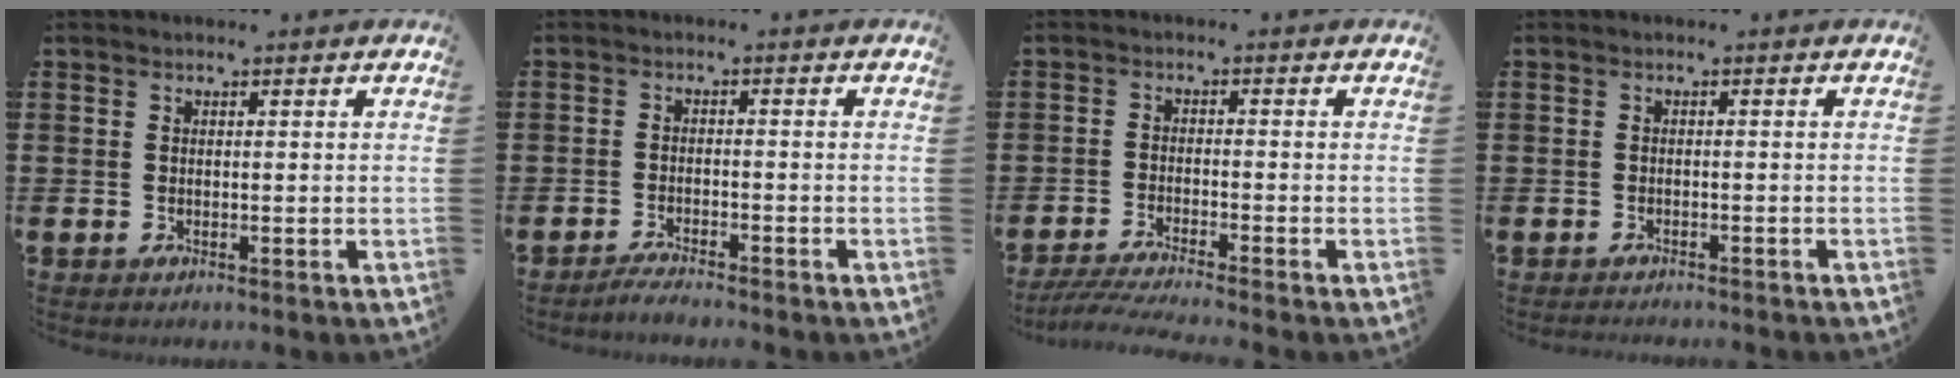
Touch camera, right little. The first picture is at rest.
{"total": 1.8, "force": [-1.8, -0.1, 0.4], "torque": [-0.008, 0.003, -0.035]}
{"total": 3.1, "force": [-2.6, -0.2, 1.7], "torque": [-0.033, -0.008, -0.050]}
{"total": 0.8, "force": [-0.8, -0.1, 0.0], "torque": [-0.001, -0.002, -0.017]}